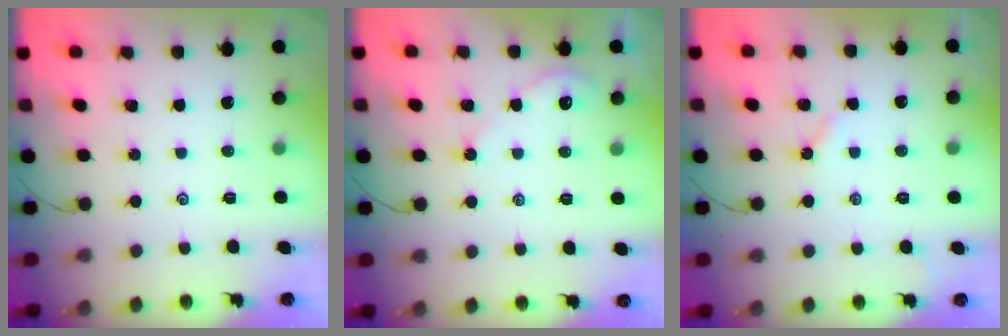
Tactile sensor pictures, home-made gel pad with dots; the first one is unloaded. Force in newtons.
{"total": 2.1, "press": 2.1, "slide": 0.3}
{"total": 2.2, "press": 2.2, "slide": 0.4}